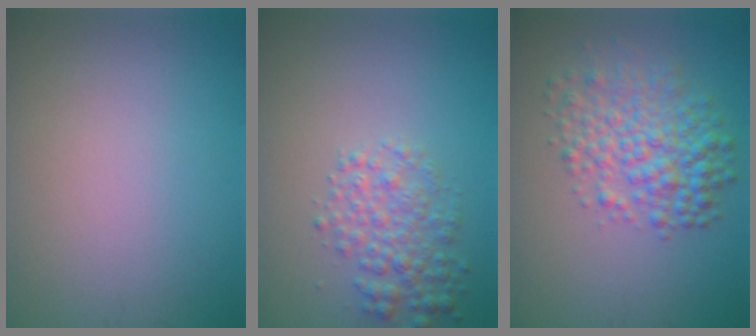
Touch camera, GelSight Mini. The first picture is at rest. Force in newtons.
{"total": 3.4, "press": 3.4, "slide": 0.1}
{"total": 5.5, "press": 5.5, "slide": 0.1}